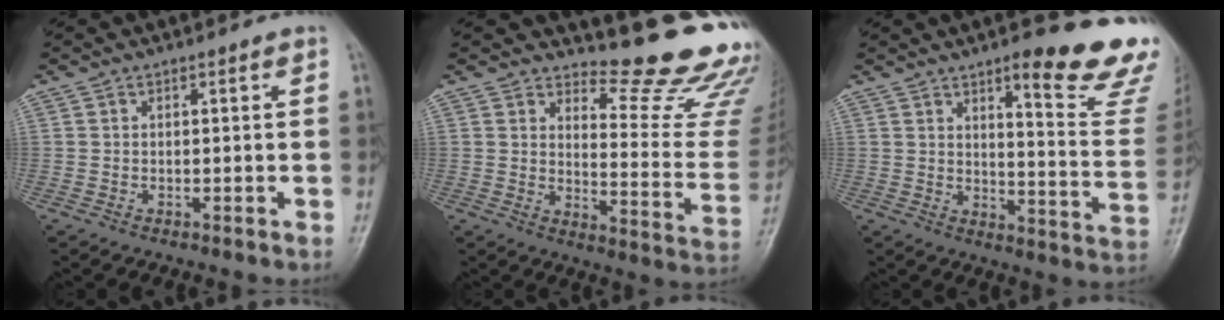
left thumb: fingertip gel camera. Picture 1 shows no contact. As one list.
[{"total": 16.9, "force": [15.8, 2.3, 5.6], "torque": [-0.037, -0.196, 0.185]}, {"total": 18.5, "force": [12.7, 3.2, 13.1], "torque": [-0.126, -0.088, 0.161]}]